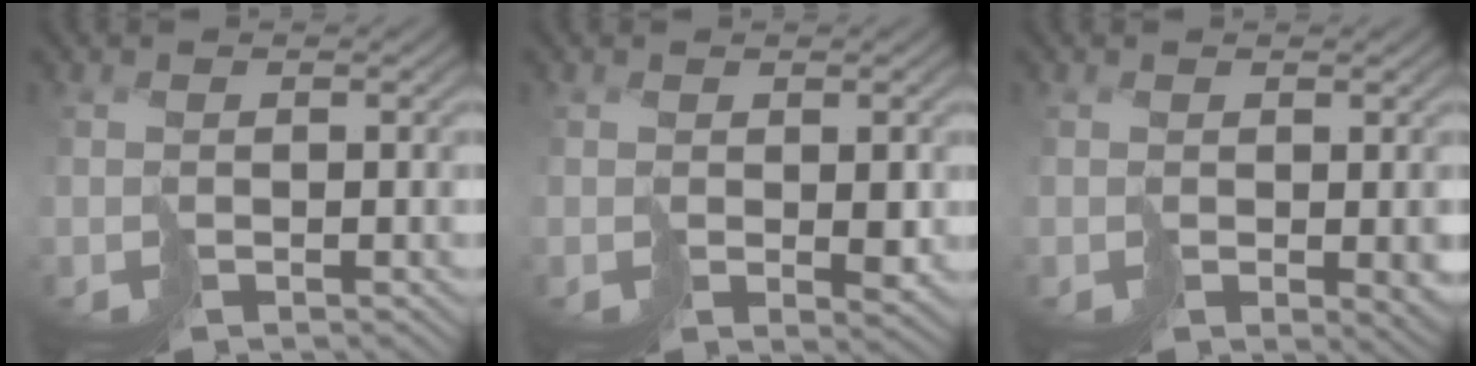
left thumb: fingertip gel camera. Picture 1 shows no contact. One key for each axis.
{"total": 2.4, "fx": 0.2, "fy": 1.2, "fz": 2.1, "tx": -0.038, "ty": -0.008, "tz": 0.008}
{"total": 2.4, "fx": 0.0, "fy": 0.9, "fz": 2.2, "tx": -0.030, "ty": -0.007, "tz": 0.001}